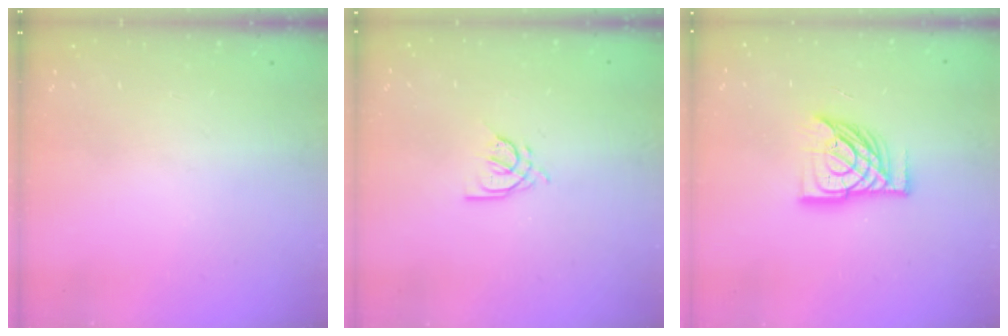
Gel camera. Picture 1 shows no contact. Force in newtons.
{"total": 4.5, "press": 4.5, "slide": 0.7}
{"total": 14.7, "press": 14.7, "slide": 1.6}